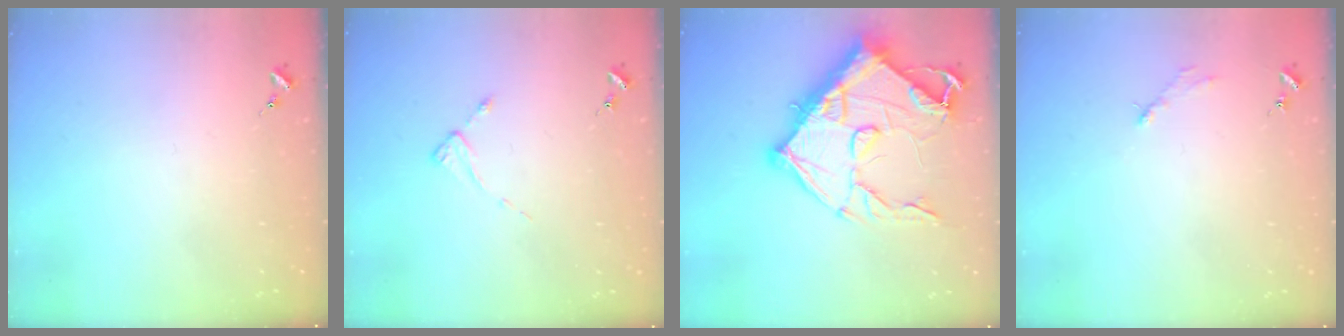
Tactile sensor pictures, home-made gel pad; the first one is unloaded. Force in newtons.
{"total": 2.0, "press": 2.0, "slide": 0.3}
{"total": 22.3, "press": 22.2, "slide": 1.4}
{"total": 2.6, "press": 2.6, "slide": 0.3}